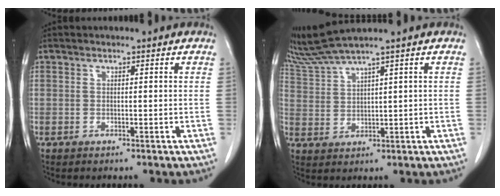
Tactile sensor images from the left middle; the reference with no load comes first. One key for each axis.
{"total": 4.6, "fx": 4.1, "fy": -1.6, "fz": 1.4, "tx": -0.045, "ty": -0.002, "tz": 0.096}